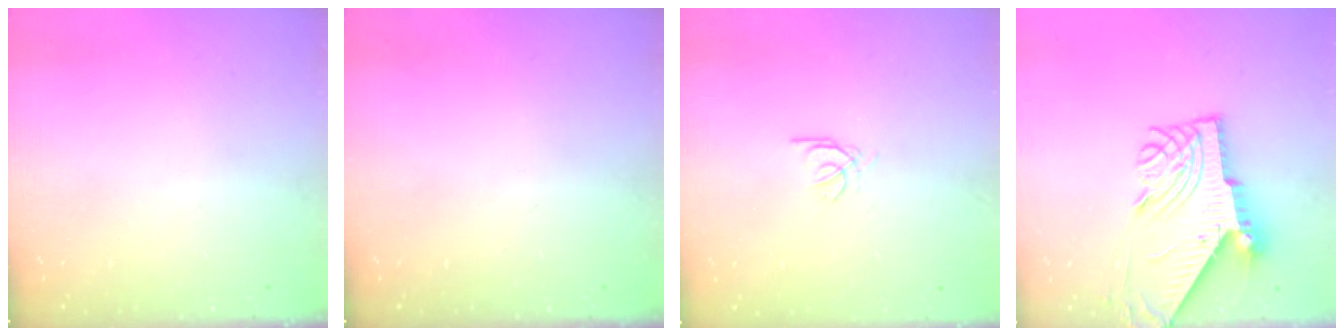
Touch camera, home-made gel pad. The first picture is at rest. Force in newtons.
{"total": 0.0}
{"total": 0.7, "press": 0.6, "slide": 0.4}
{"total": 11.4, "press": 11.3, "slide": 1.2}